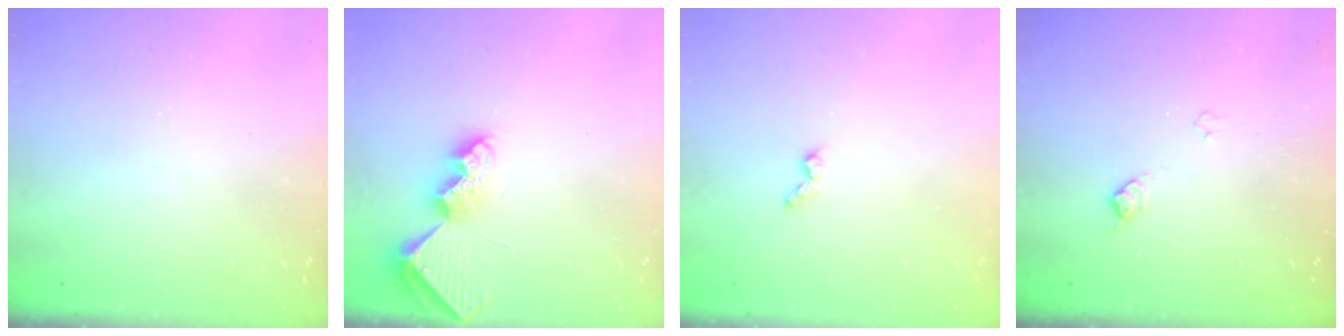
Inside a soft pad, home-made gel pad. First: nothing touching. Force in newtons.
{"total": 7.8, "press": 7.8, "slide": 0.2}
{"total": 3.8, "press": 3.8, "slide": 0.6}
{"total": 6.2, "press": 6.1, "slide": 0.8}